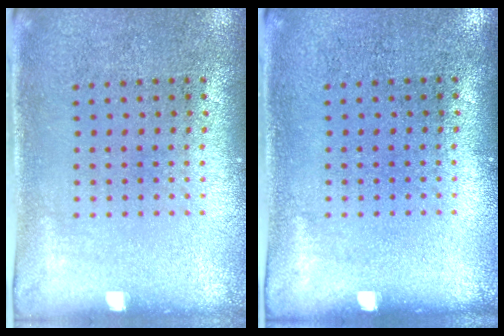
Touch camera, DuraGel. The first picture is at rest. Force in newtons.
{"total": 0.0}